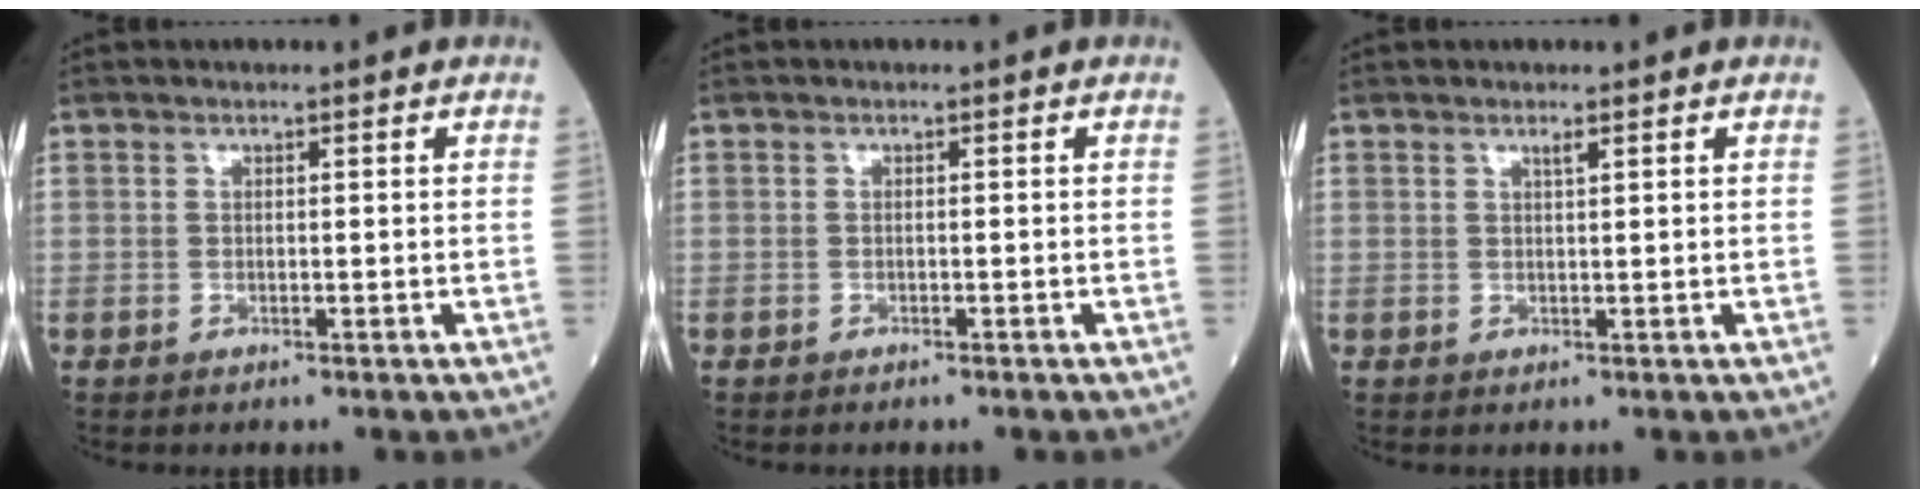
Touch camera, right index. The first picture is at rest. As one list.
[{"total": 0.6, "force": [-0.5, 0.0, 0.2], "torque": [-0.007, -0.001, -0.009]}, {"total": 0.9, "force": [0.6, 0.0, 0.7], "torque": [-0.013, -0.002, 0.011]}]